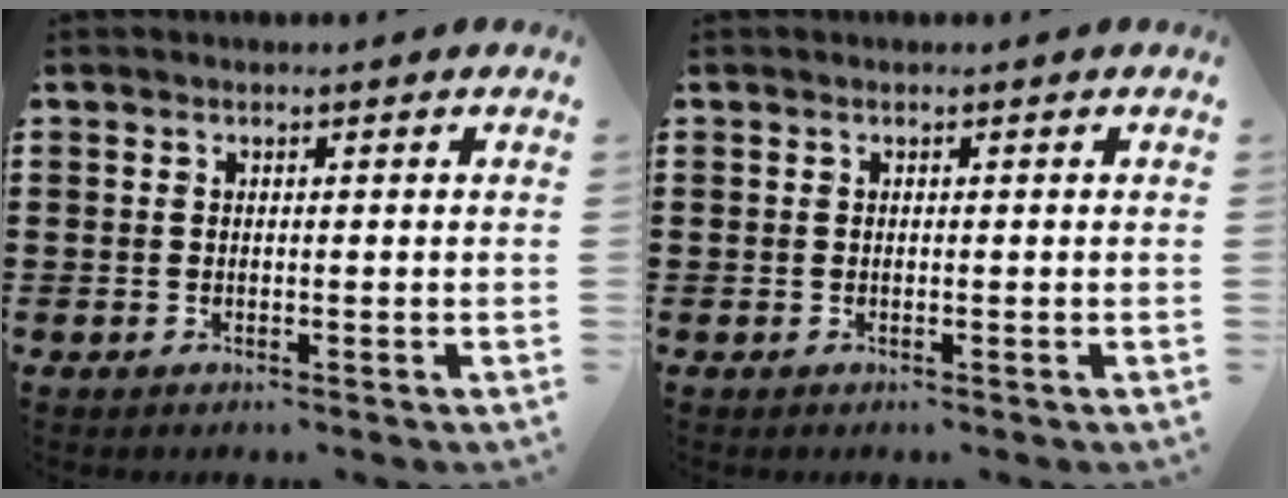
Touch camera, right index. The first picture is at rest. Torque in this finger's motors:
{"motor_torque": [0.67, 0.73, 0.00, 0.00]}